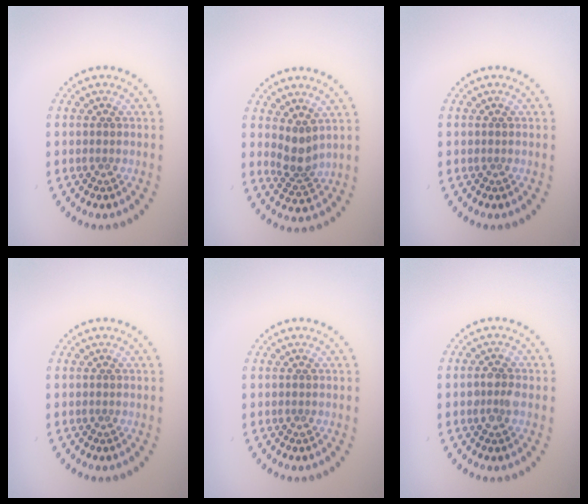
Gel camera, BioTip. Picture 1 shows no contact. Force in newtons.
{"total": 2.6, "press": 2.0, "slide": 1.7}
{"total": 0.0}
{"total": 0.0}
{"total": 0.0}
{"total": 1.8, "press": 1.7, "slide": 0.2}